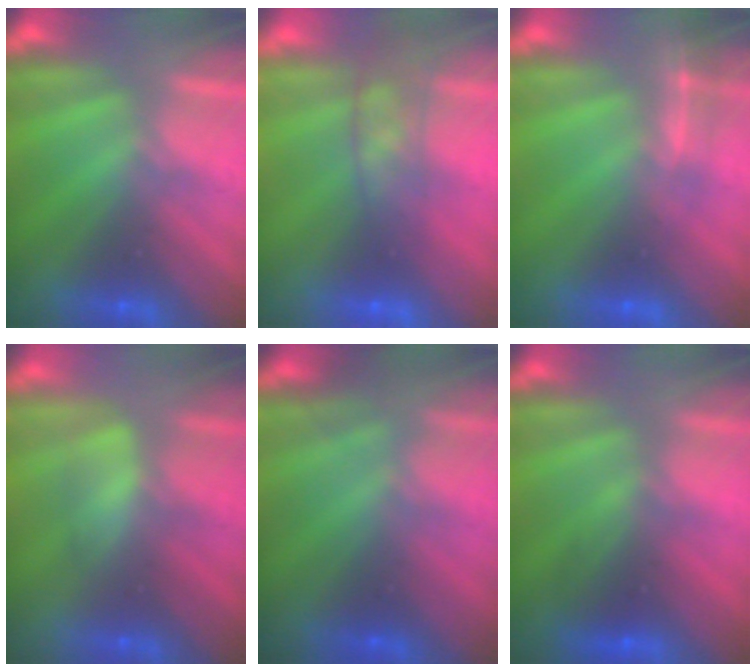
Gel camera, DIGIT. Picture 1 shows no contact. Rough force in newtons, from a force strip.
{"total": 7.4}
{"total": 1.9}
{"total": 2.6}
{"total": 4.5}
{"total": 2.8}